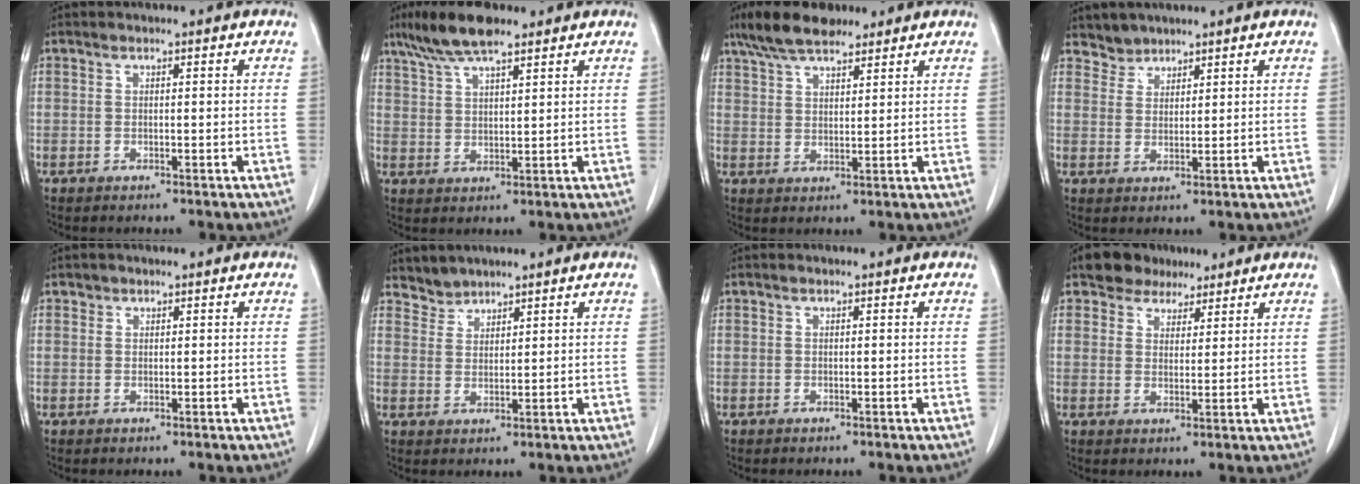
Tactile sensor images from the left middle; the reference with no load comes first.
{"total": 8.6, "force": [6.5, 1.8, 5.3], "torque": [-0.108, 0.014, 0.119]}
{"total": 9.0, "force": [7.1, 2.9, 4.7], "torque": [-0.091, 0.020, 0.128]}
{"total": 2.7, "force": [2.4, 1.1, -0.5], "torque": [0.015, 0.004, 0.042]}
{"total": 0.6, "force": [0.4, 0.4, 0.0], "torque": [0.004, 0.000, 0.006]}
{"total": 2.6, "force": [2.5, 0.8, -0.6], "torque": [0.016, 0.006, 0.049]}
{"total": 0.0}
{"total": 5.8, "force": [4.6, 3.4, 1.2], "torque": [-0.020, 0.017, 0.082]}